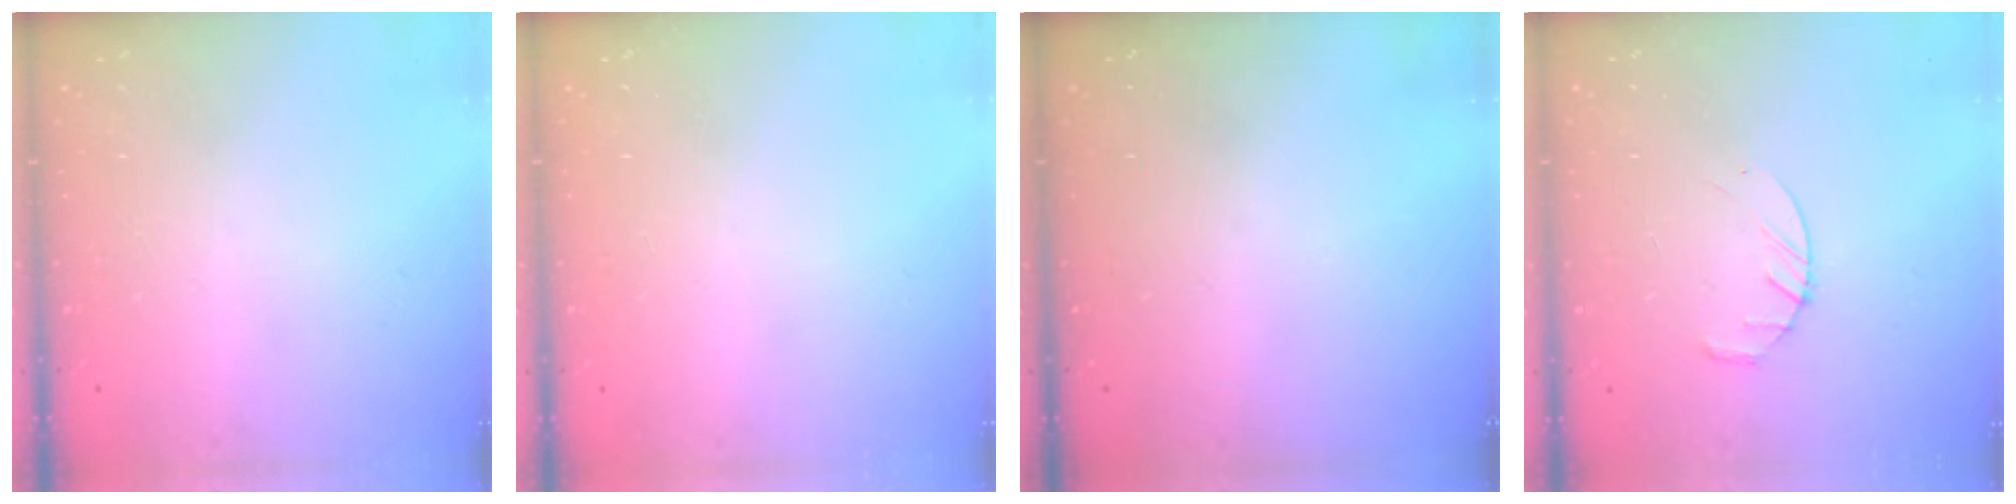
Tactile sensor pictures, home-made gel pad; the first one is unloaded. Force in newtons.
{"total": 0.0}
{"total": 0.0}
{"total": 3.2, "press": 3.2, "slide": 0.5}